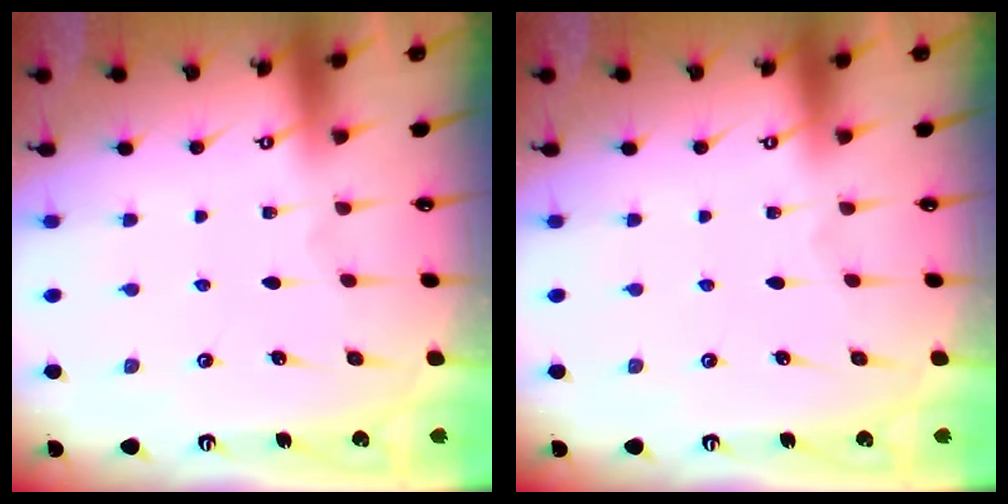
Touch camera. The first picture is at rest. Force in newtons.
{"total": 0.0}